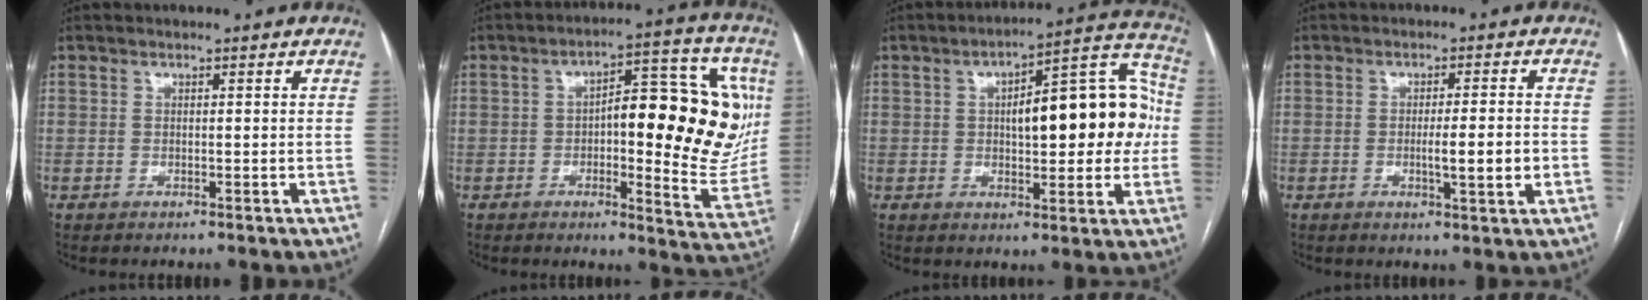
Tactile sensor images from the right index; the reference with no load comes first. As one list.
[{"total": 19.9, "force": [2.0, 6.2, 18.8], "torque": [-0.221, 0.029, 0.030]}, {"total": 17.4, "force": [1.1, 5.8, 16.3], "torque": [-0.216, 0.046, 0.020]}, {"total": 5.4, "force": [-1.2, 0.2, 5.3], "torque": [-0.083, -0.007, -0.016]}]